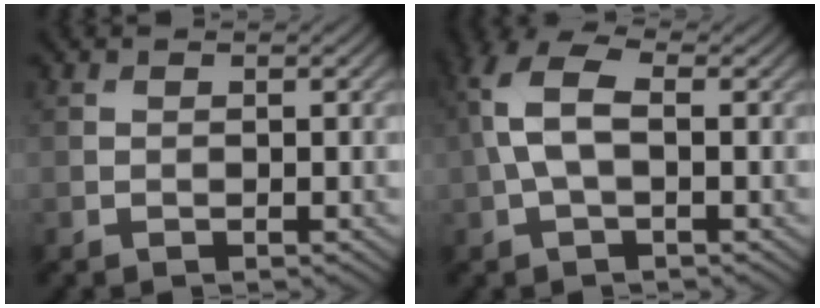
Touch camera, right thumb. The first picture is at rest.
{"total": 6.9, "force": [0.4, 3.4, 6.0], "torque": [-0.149, 0.020, -0.002]}